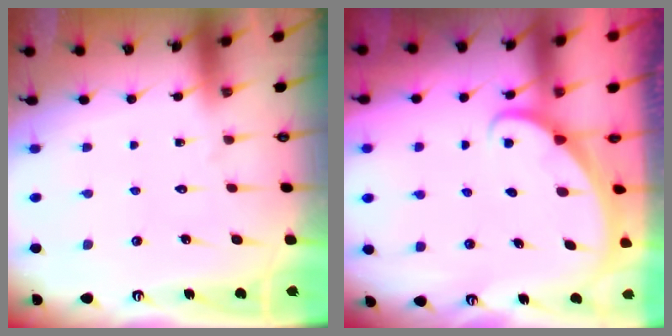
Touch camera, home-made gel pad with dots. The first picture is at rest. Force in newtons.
{"total": 1.7, "press": 1.7, "slide": 0.0}